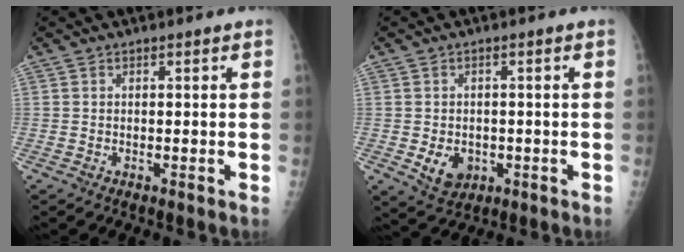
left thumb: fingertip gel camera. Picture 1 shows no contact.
{"total": 5.3, "force": [-1.2, 4.3, 3.0], "torque": [-0.031, 0.000, -0.006]}